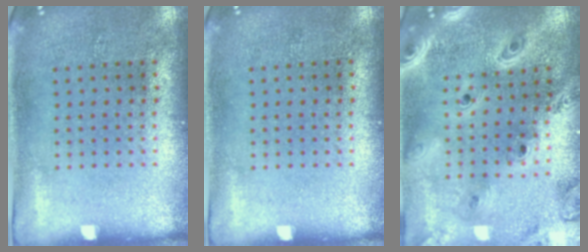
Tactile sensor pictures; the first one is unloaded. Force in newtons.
{"total": 0.0}
{"total": 3.2, "press": 2.6, "slide": 1.9}